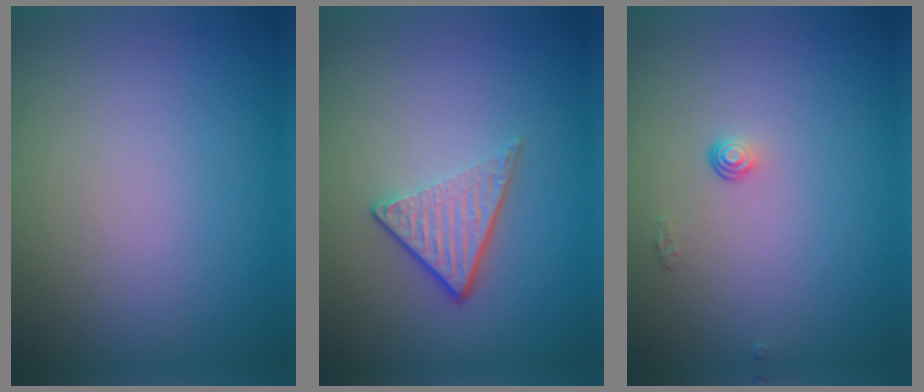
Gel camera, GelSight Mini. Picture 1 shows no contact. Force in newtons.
{"total": 3.7, "press": 2.6, "slide": 2.6}
{"total": 0.8, "press": 0.5, "slide": 0.6}